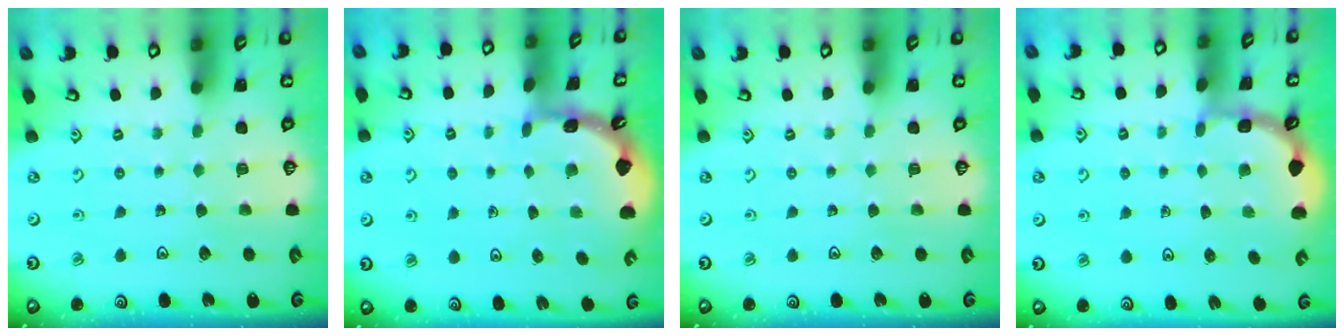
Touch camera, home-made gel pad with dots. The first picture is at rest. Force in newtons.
{"total": 1.7, "press": 1.7, "slide": 0.1}
{"total": 0.0}
{"total": 1.9, "press": 1.9, "slide": 0.1}